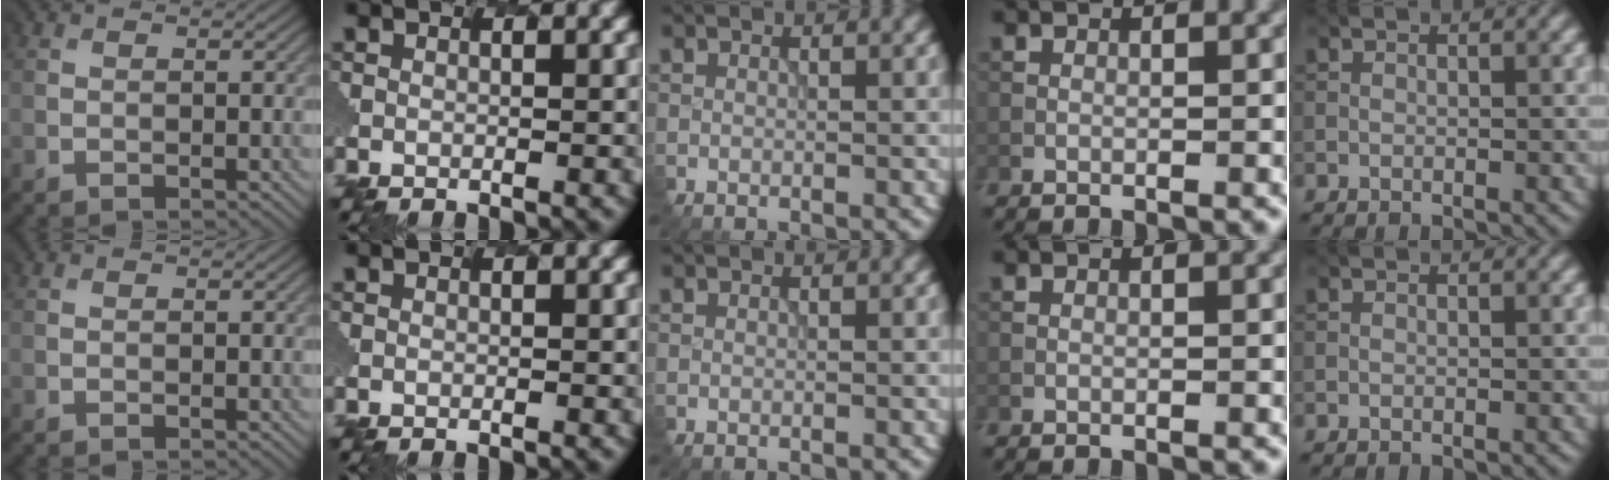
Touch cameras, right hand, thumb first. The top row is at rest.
{}